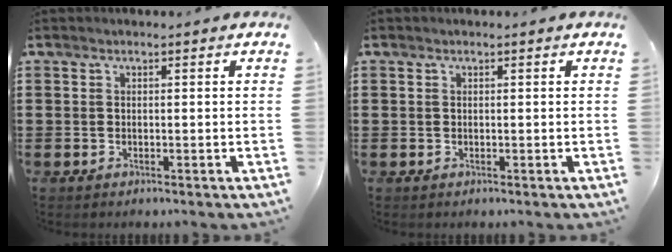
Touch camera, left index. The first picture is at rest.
{"total": 0.0}